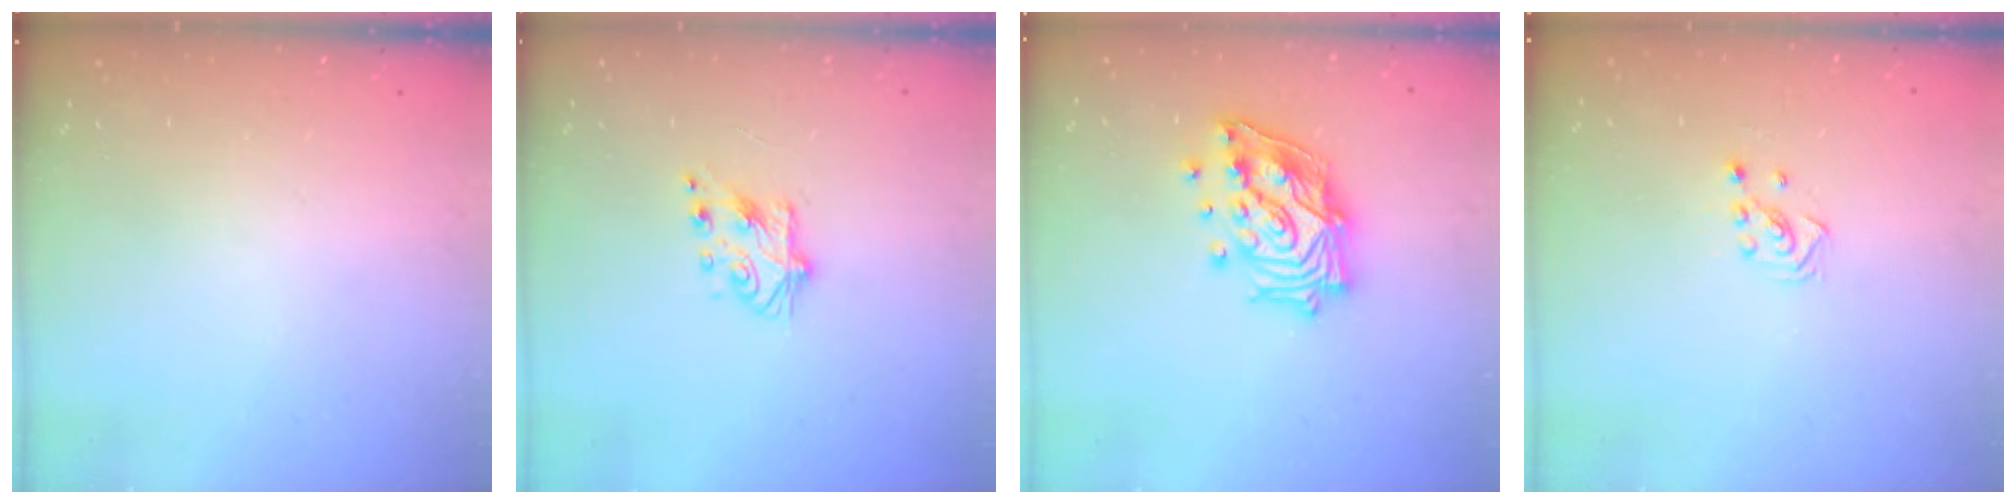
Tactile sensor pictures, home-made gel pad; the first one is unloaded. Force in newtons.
{"total": 6.4, "press": 6.4, "slide": 0.5}
{"total": 18.9, "press": 18.7, "slide": 2.6}
{"total": 2.5, "press": 2.4, "slide": 0.8}